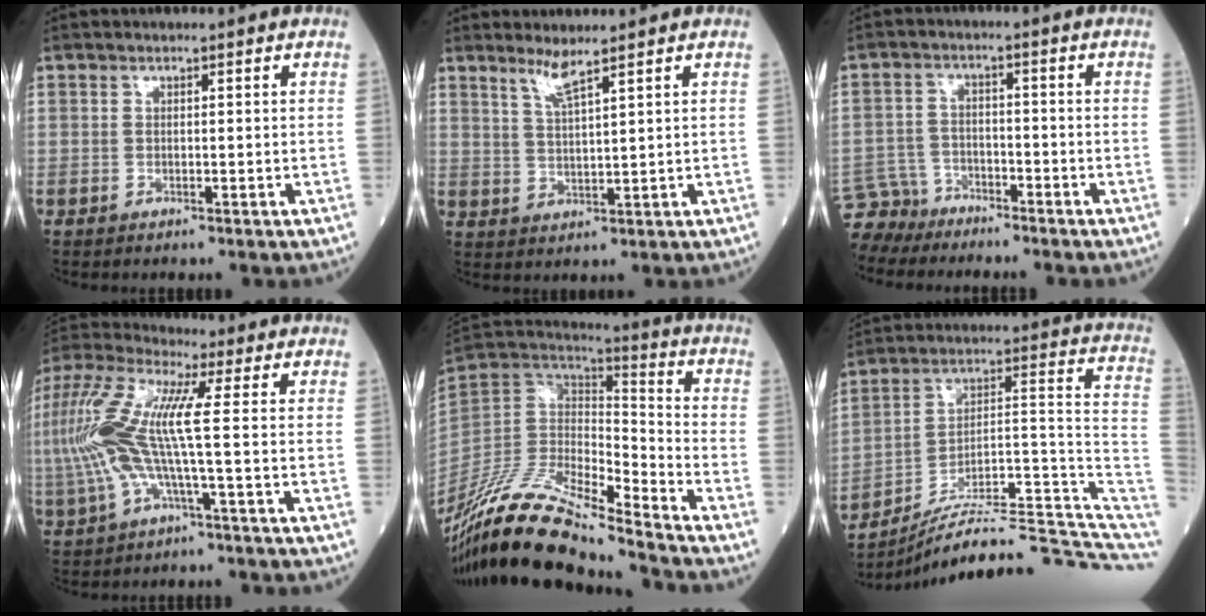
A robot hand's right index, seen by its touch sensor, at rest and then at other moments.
{"total": 3.5, "force": [2.8, -0.5, 2.1], "torque": [-0.044, -0.012, 0.056]}
{"total": 5.4, "force": [-5.0, 1.9, -0.7], "torque": [0.009, -0.003, -0.097]}
{"total": 13.5, "force": [-0.2, 1.5, 13.5], "torque": [-0.310, 0.027, -0.013]}
{"total": 20.0, "force": [-16.9, 1.8, 10.5], "torque": [-0.225, -0.002, -0.323]}
{"total": 21.4, "force": [-19.2, 1.7, 9.2], "torque": [-0.074, 0.058, -0.285]}